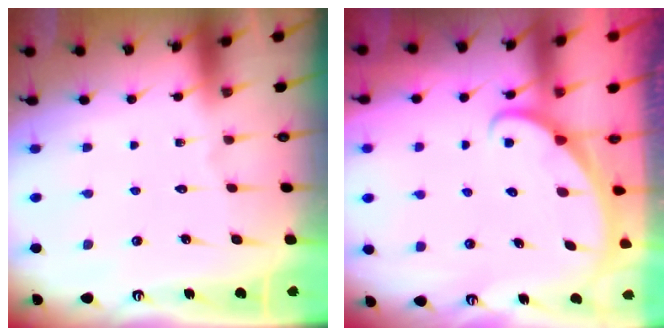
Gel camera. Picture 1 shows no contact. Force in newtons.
{"total": 1.9, "press": 1.9, "slide": 0.0}